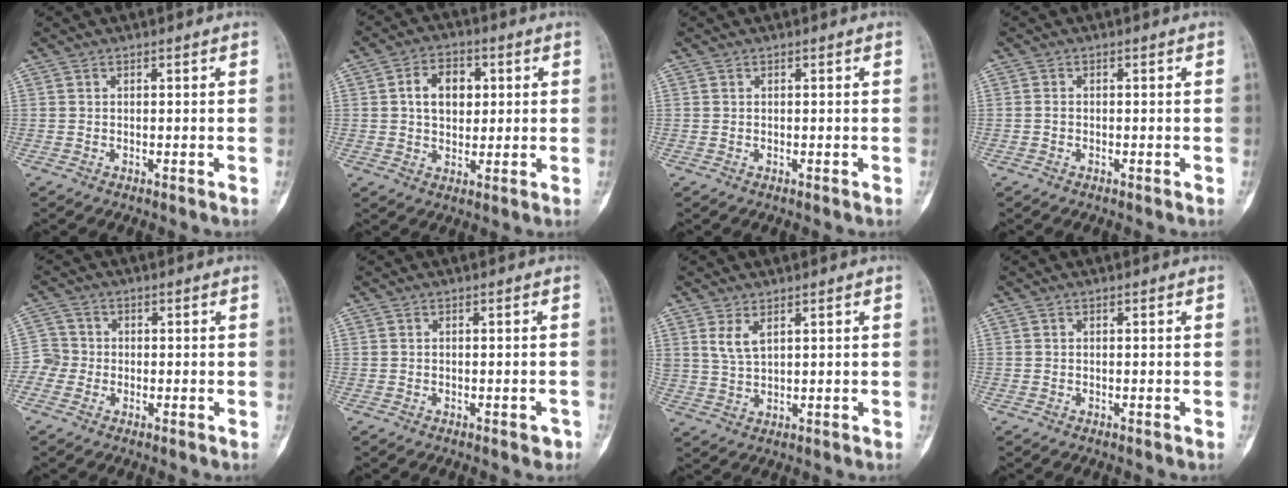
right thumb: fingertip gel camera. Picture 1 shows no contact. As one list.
[{"total": 8.2, "force": [1.6, 5.8, 5.6], "torque": [-0.063, 0.004, 0.023]}, {"total": 0.0}, {"total": 0.7, "force": [-0.3, 0.6, 0.3], "torque": [-0.002, 0.002, -0.007]}, {"total": 3.6, "force": [-0.9, 3.5, 0.3], "torque": [0.017, 0.009, -0.029]}, {"total": 1.5, "force": [-0.9, 0.8, 1.0], "torque": [-0.004, 0.005, -0.011]}, {"total": 3.8, "force": [2.0, 1.6, 2.8], "torque": [-0.056, -0.010, 0.048]}, {"total": 0.0}]